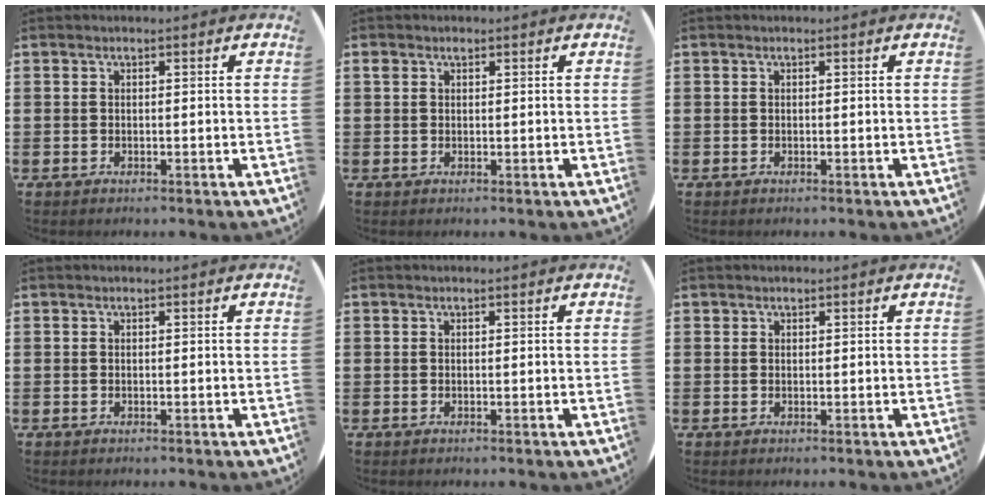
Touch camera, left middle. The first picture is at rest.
{"total": 0.8, "force": [0.5, 0.5, 0.3], "torque": [0.000, 0.001, 0.007]}
{"total": 0.0}
{"total": 0.0}
{"total": 0.0}
{"total": 0.0}